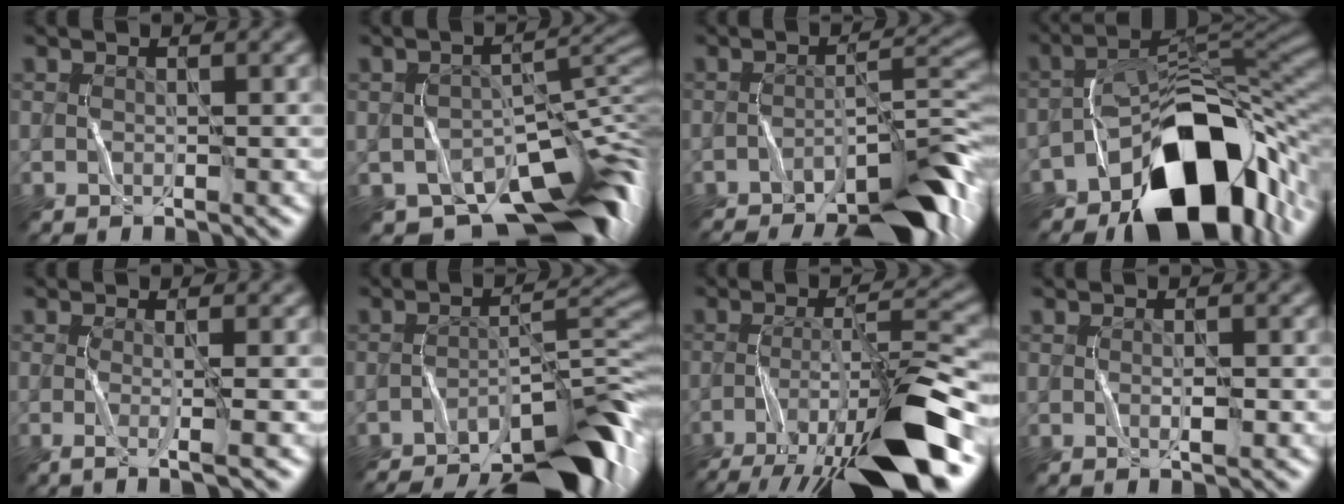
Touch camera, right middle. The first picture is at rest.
{"total": 12.6, "force": [-8.7, 5.4, 7.4], "torque": [-0.105, -0.002, -0.124]}
{"total": 8.3, "force": [-6.5, 1.7, 4.9], "torque": [-0.054, 0.018, -0.103]}
{"total": 13.6, "force": [-7.4, 6.9, 9.0], "torque": [-0.113, 0.008, -0.128]}
{"total": 2.5, "force": [-0.4, 0.5, 2.4], "torque": [-0.037, -0.001, -0.013]}
{"total": 10.5, "force": [-8.5, 2.4, 5.8], "torque": [-0.073, 0.018, -0.135]}
{"total": 11.7, "force": [-6.9, 2.5, 9.1], "torque": [-0.160, 0.010, -0.119]}
{"total": 0.7, "force": [0.0, 0.0, 0.7], "torque": [-0.012, 0.003, 0.000]}